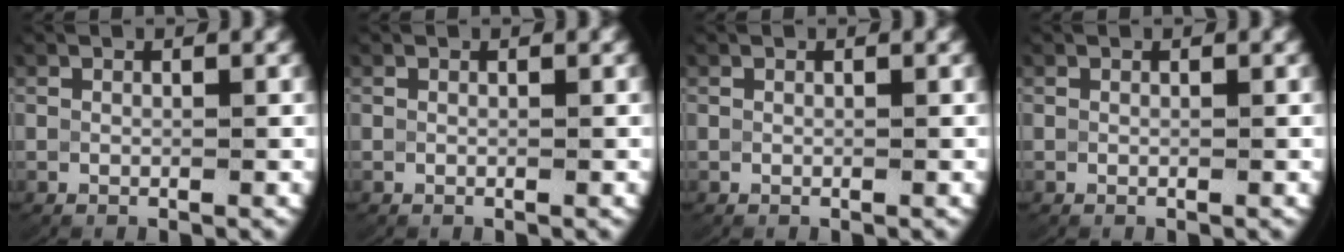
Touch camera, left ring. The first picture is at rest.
{"total": 0.0}
{"total": 0.0}
{"total": 0.0}